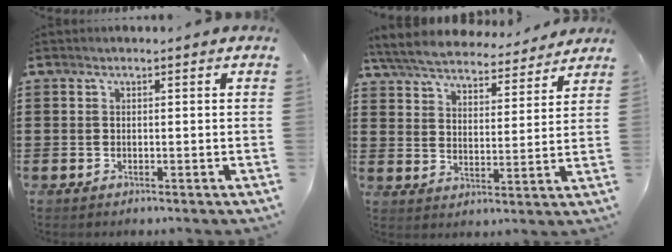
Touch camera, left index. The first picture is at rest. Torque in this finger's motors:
{"motor_torque": [2.14, 0.00, 0.92, 0.21]}